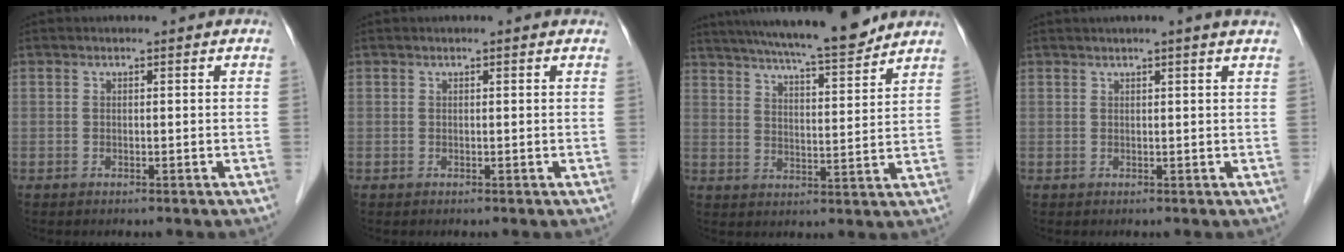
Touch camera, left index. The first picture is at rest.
{"total": 0.5, "force": [0.4, 0.0, 0.3], "torque": [-0.009, 0.006, 0.006]}
{"total": 16.2, "force": [14.4, 1.0, 7.5], "torque": [-0.123, 0.009, 0.214]}
{"total": 3.2, "force": [2.5, -0.7, 1.9], "torque": [-0.024, 0.011, 0.032]}